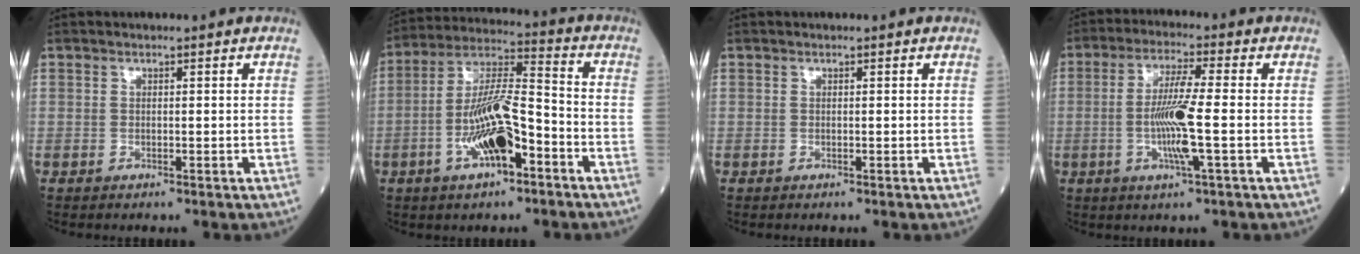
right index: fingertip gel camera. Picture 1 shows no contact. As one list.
[{"total": 12.5, "force": [-4.6, 3.4, 11.1], "torque": [-0.219, 0.012, -0.082]}, {"total": 0.0}, {"total": 8.5, "force": [-1.3, -0.2, 8.4], "torque": [-0.163, -0.005, -0.029]}]